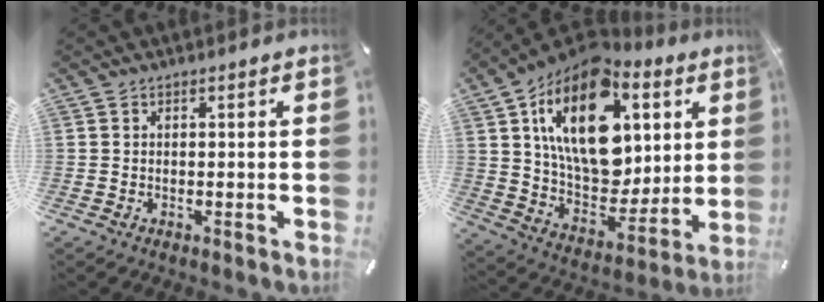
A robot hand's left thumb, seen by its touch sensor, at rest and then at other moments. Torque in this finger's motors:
{"motor_torque": [3.10, 1.91, 2.60, -0.16, 0.41]}